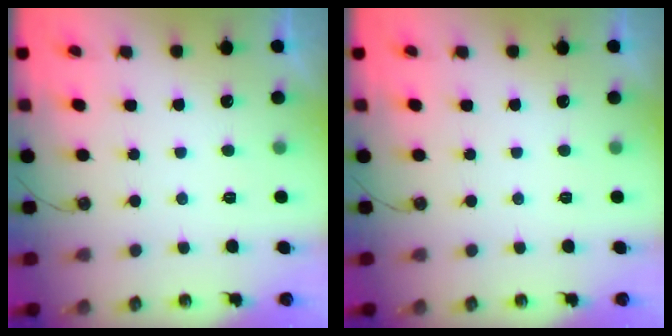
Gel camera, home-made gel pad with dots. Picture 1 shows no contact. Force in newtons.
{"total": 0.0}